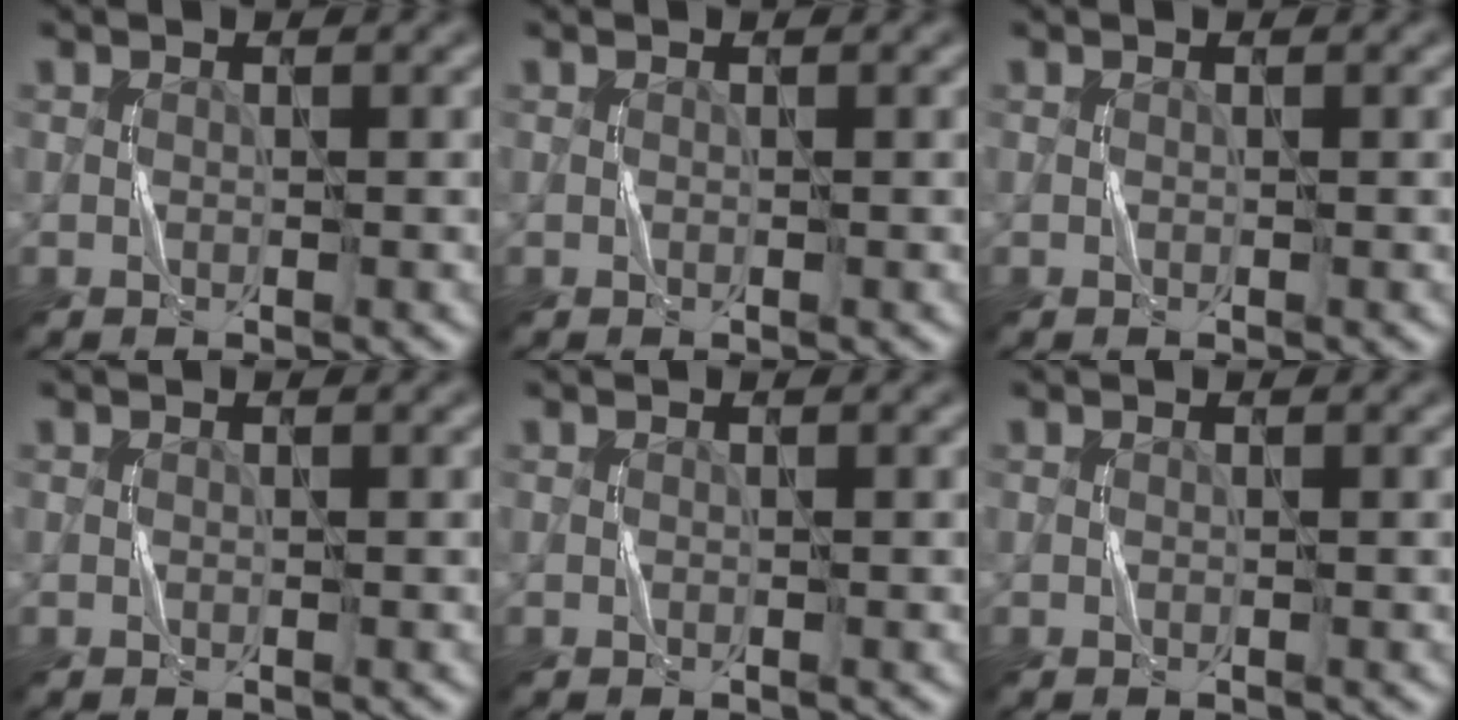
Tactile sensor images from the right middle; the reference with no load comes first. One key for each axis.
{"total": 0.0}
{"total": 0.0}
{"total": 0.0}
{"total": 0.0}
{"total": 0.0}